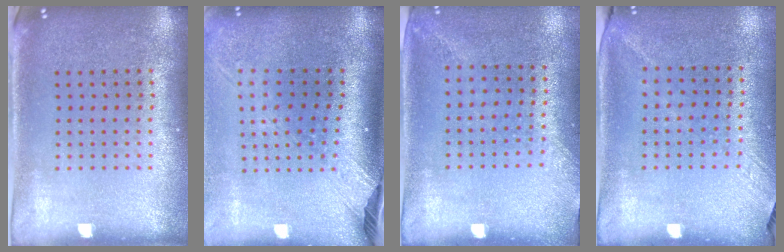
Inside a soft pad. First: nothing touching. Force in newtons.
{"total": 2.6, "press": 2.0, "slide": 1.7}
{"total": 1.4, "press": 1.0, "slide": 1.0}
{"total": 1.2, "press": 0.9, "slide": 0.9}